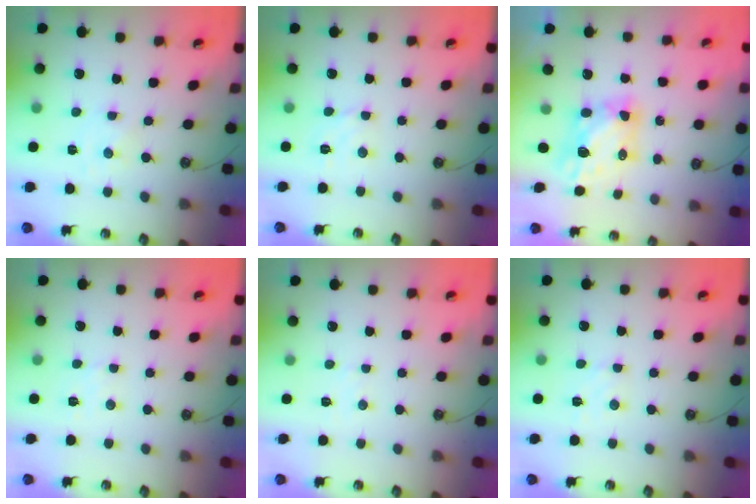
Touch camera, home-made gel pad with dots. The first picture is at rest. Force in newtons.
{"total": 3.4, "press": 3.4, "slide": 0.4}
{"total": 7.0, "press": 6.9, "slide": 0.8}
{"total": 2.6, "press": 2.6, "slide": 0.4}
{"total": 2.5, "press": 2.4, "slide": 0.4}
{"total": 4.3, "press": 4.2, "slide": 0.5}